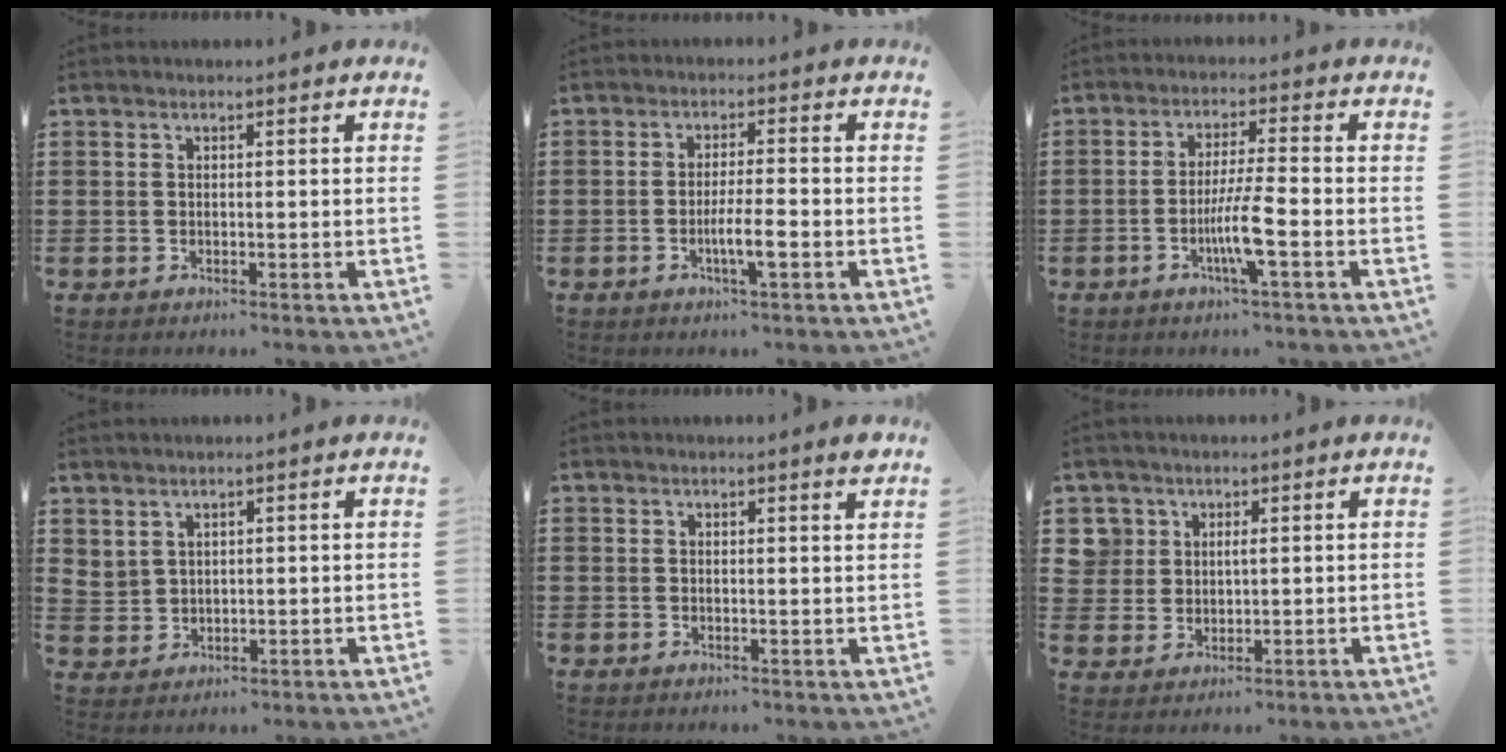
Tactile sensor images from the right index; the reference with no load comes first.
{"total": 4.6, "force": [-1.8, 0.4, 4.2], "torque": [-0.078, -0.006, -0.034]}
{"total": 6.4, "force": [-2.4, 0.0, 5.9], "torque": [-0.111, -0.014, -0.046]}
{"total": 2.2, "force": [1.7, 1.3, 0.4], "torque": [-0.016, 0.006, 0.034]}
{"total": 1.3, "force": [0.9, -0.1, 0.8], "torque": [-0.009, -0.005, 0.015]}
{"total": 3.4, "force": [1.5, 3.0, 0.4], "torque": [-0.026, 0.013, 0.029]}